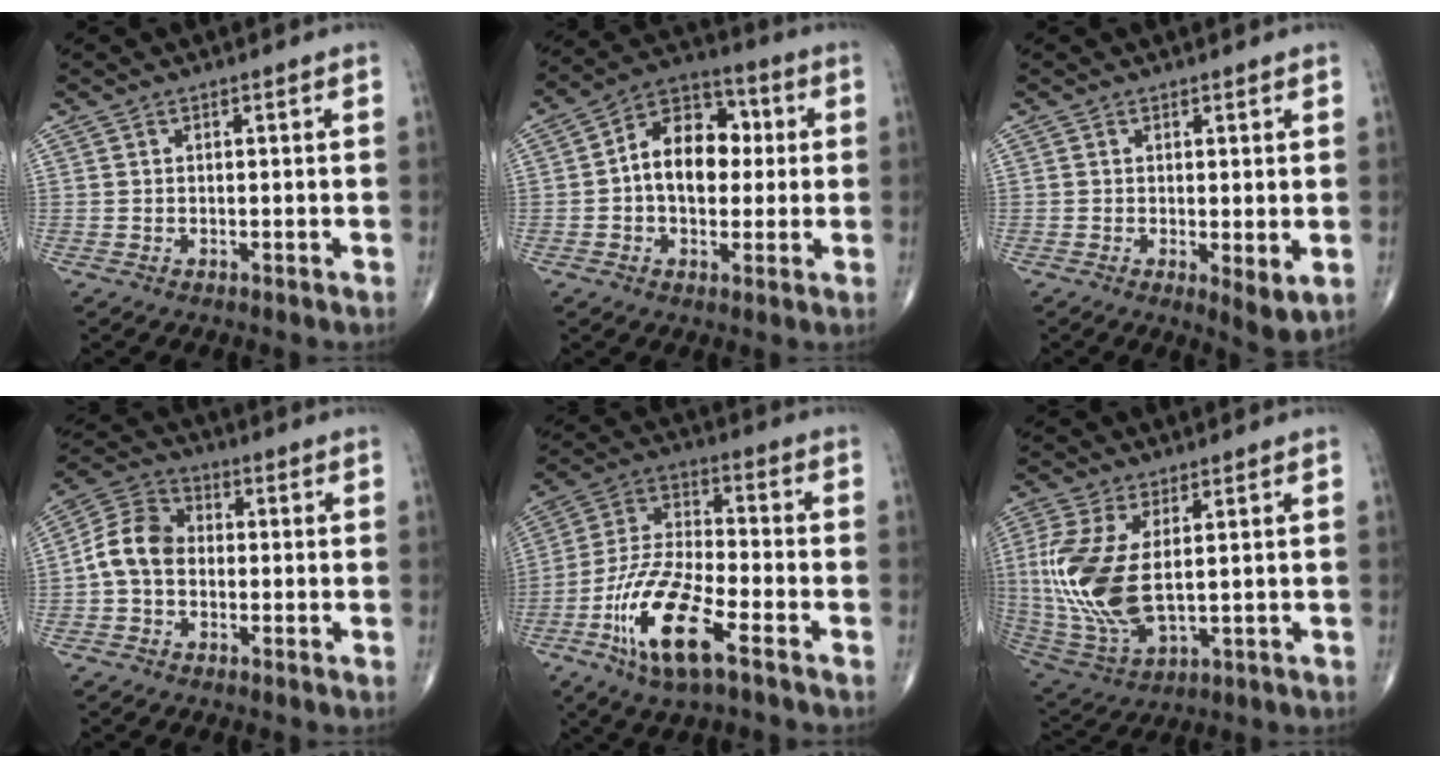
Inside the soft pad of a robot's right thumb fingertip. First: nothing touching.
{"total": 13.1, "force": [0.7, 9.0, 9.5], "torque": [-0.117, 0.029, 0.000]}
{"total": 4.3, "force": [-0.4, 1.2, 4.1], "torque": [-0.066, -0.017, -0.006]}
{"total": 8.4, "force": [-0.9, 6.4, 5.4], "torque": [-0.090, 0.028, -0.032]}
{"total": 15.7, "force": [-7.7, 4.8, 12.8], "torque": [-0.267, 0.031, -0.146]}
{"total": 15.1, "force": [1.5, 7.3, 13.2], "torque": [-0.303, -0.015, 0.043]}